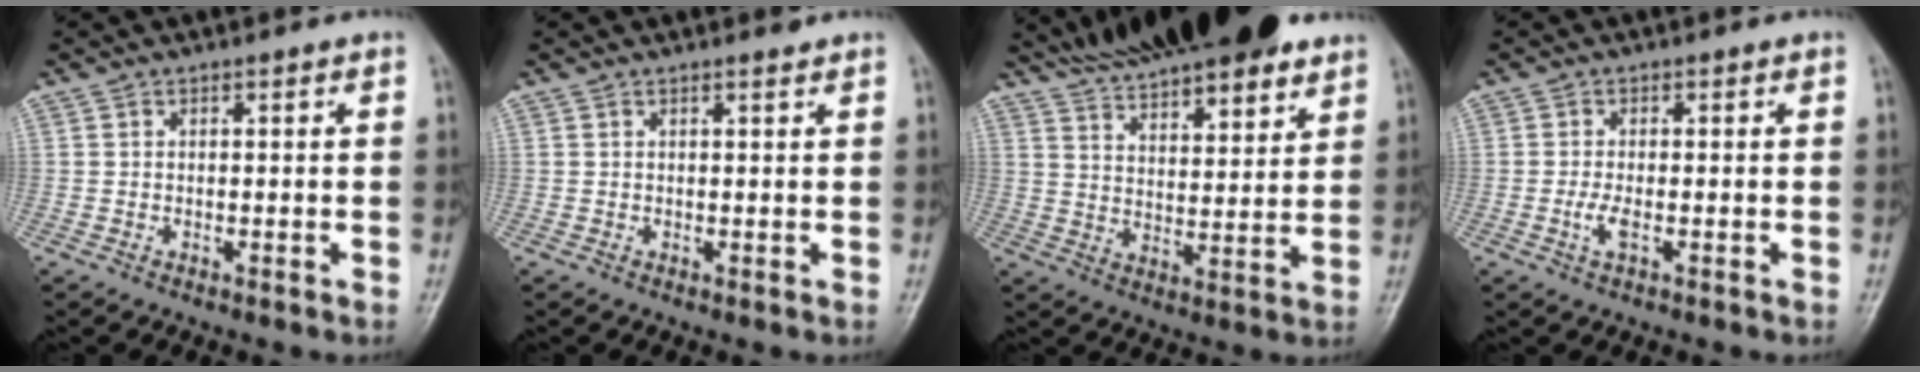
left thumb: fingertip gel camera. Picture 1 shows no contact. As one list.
[{"total": 0.7, "force": [0.6, 0.1, 0.2], "torque": [-0.003, -0.005, 0.010]}, {"total": 18.0, "force": [14.1, 5.5, 9.8], "torque": [-0.121, -0.044, 0.227]}, {"total": 2.7, "force": [-0.6, 1.0, 2.4], "torque": [-0.054, 0.003, -0.012]}]